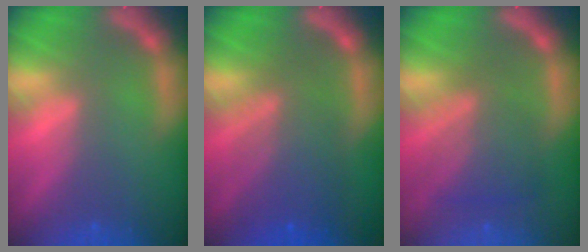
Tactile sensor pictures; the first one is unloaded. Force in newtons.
{"total": 7.0}
{"total": 5.5}